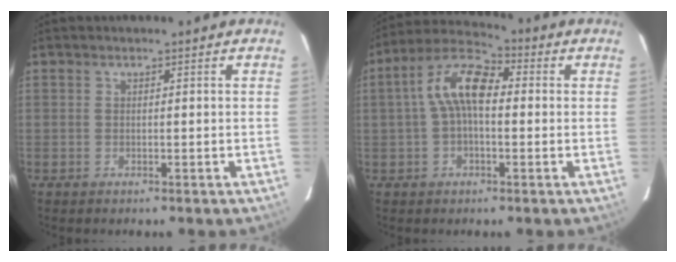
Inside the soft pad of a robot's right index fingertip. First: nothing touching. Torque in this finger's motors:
{"motor_torque": [1.17, -0.15, 0.69, 0.16]}